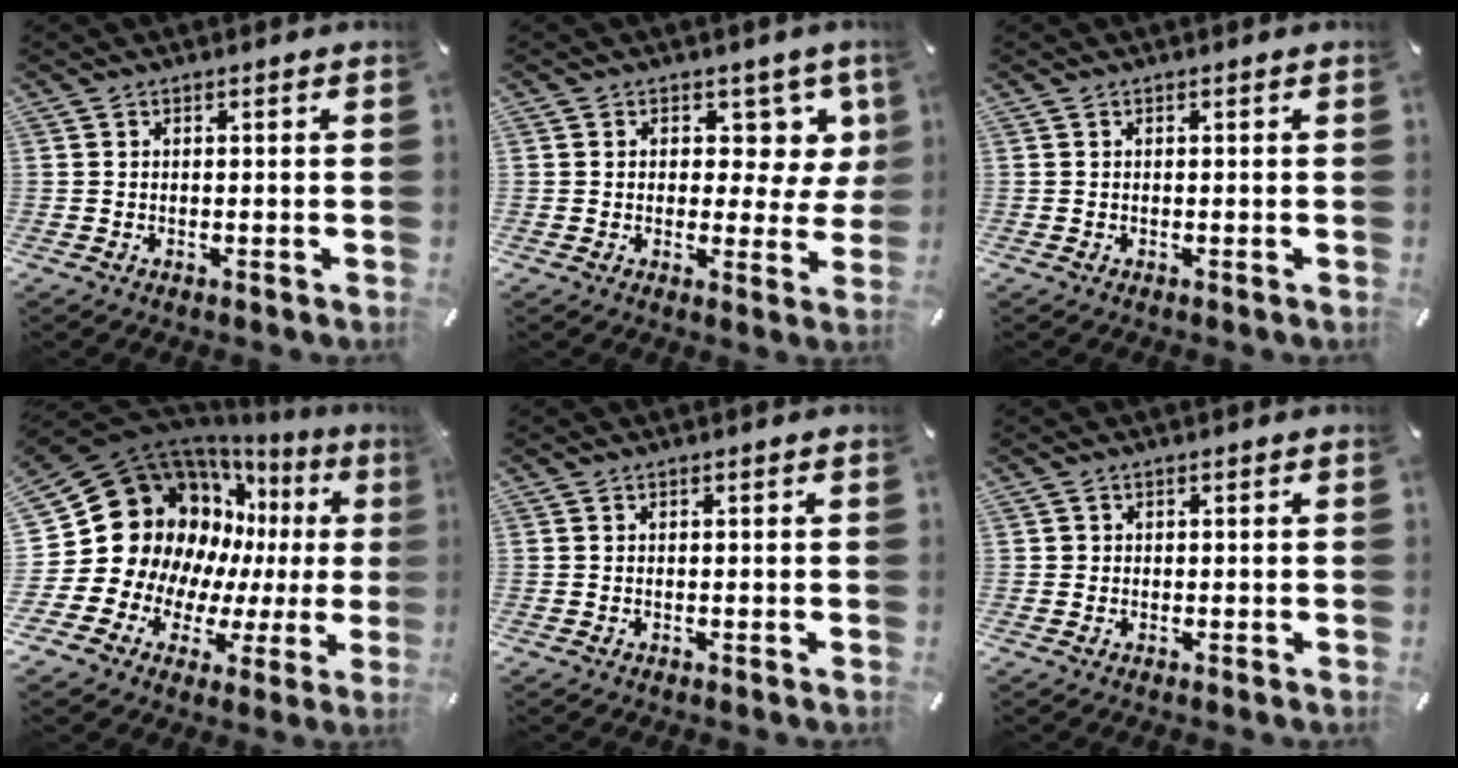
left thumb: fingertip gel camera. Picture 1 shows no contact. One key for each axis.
{"total": 8.4, "fx": 4.2, "fy": 5.7, "fz": 4.5, "tx": -0.042, "ty": -0.031, "tz": 0.072}
{"total": 0.0}
{"total": 21.8, "fx": 6.6, "fy": 17.7, "fz": 10.9, "tx": -0.194, "ty": -0.079, "tz": 0.157}
{"total": 0.0}
{"total": 0.7, "fx": 0.1, "fy": 0.7, "fz": 0.1, "tx": 0.000, "ty": 0.005, "tz": 0.000}